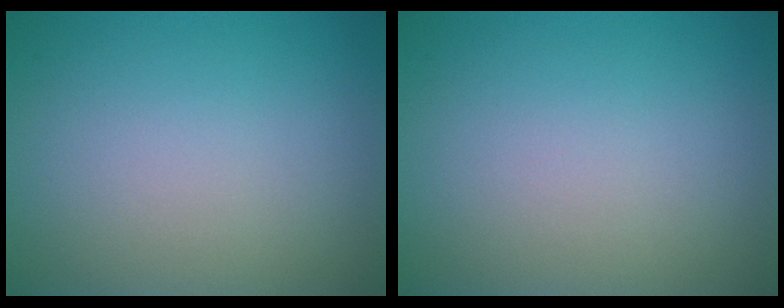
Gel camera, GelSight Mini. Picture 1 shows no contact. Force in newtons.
{"total": 0.0}